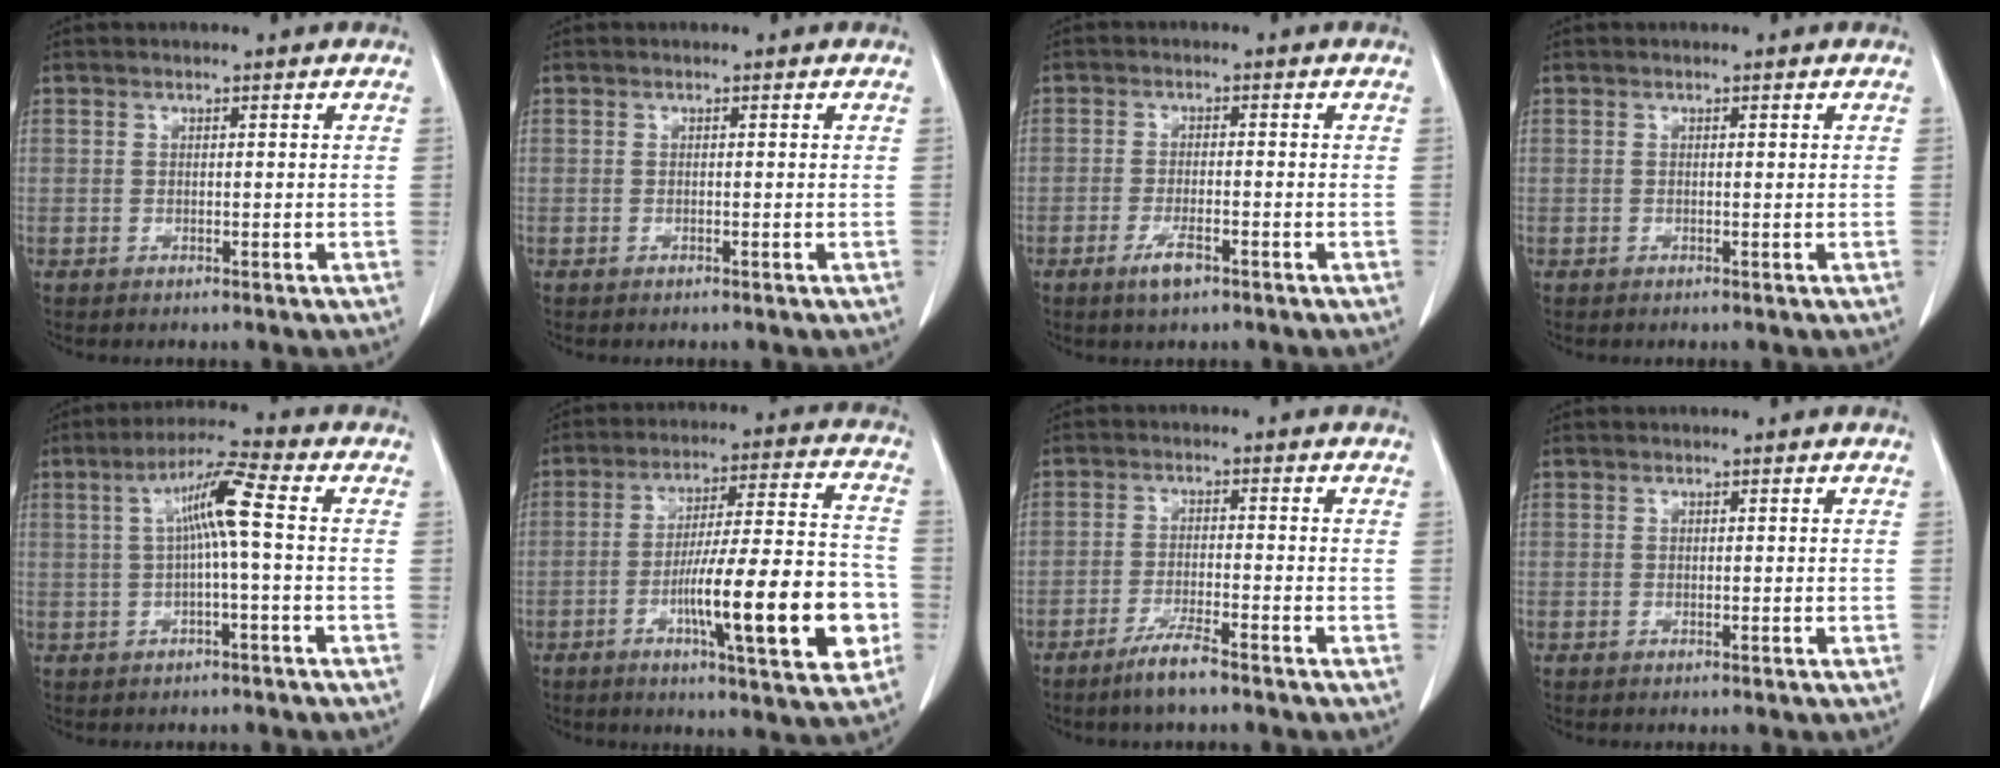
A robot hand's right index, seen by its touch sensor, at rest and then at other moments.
{"total": 0.0}
{"total": 3.5, "force": [-2.1, 0.7, 2.7], "torque": [-0.054, -0.003, -0.035]}
{"total": 0.0}
{"total": 6.8, "force": [0.6, -0.2, 6.8], "torque": [-0.124, 0.020, 0.008]}
{"total": 18.3, "force": [-5.5, 2.2, 17.3], "torque": [-0.255, 0.009, -0.076]}
{"total": 4.6, "force": [-3.5, 0.0, 3.0], "torque": [-0.060, -0.009, -0.069]}
{"total": 0.0}